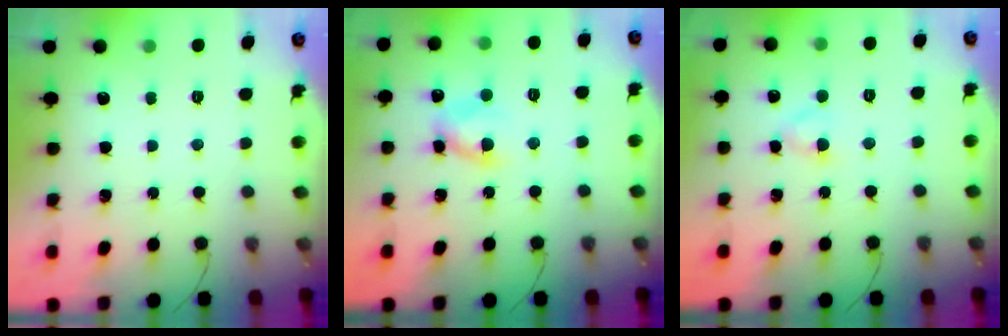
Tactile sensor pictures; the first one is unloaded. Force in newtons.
{"total": 6.2, "press": 6.2, "slide": 0.3}
{"total": 2.9, "press": 2.8, "slide": 0.8}